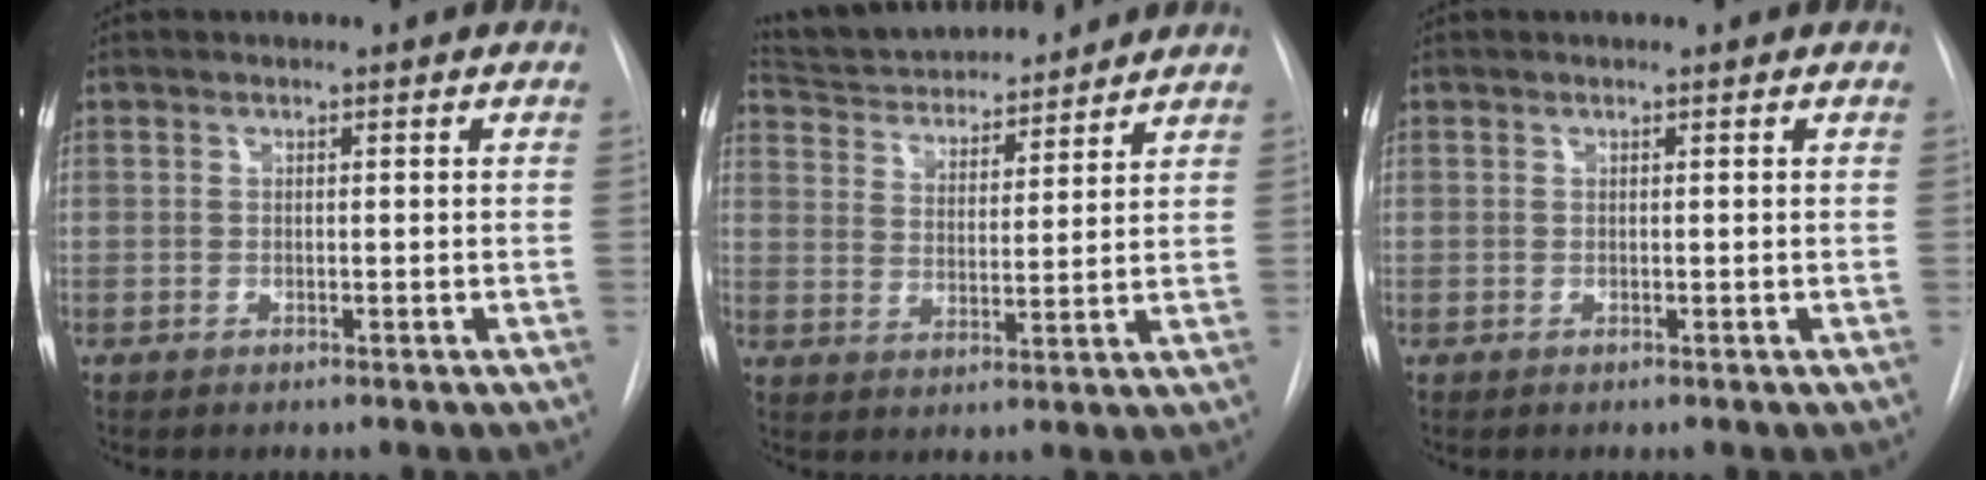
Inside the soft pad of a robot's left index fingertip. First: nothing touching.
{"total": 15.3, "force": [14.2, 3.2, 4.7], "torque": [-0.080, 0.015, 0.229]}
{"total": 0.0}